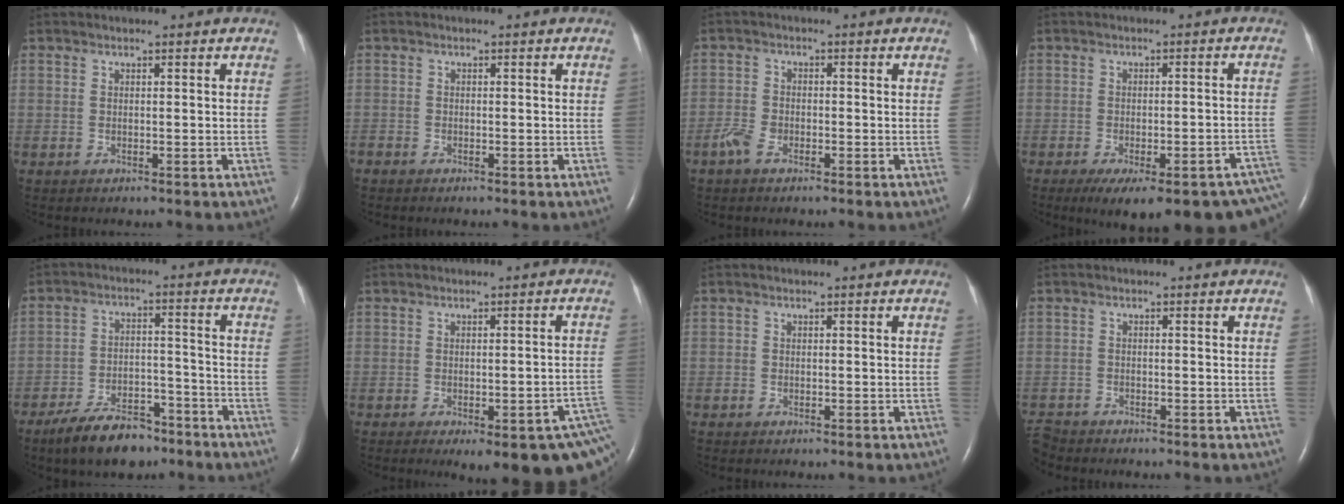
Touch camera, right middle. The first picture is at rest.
{"total": 0.8, "force": [-0.7, 0.3, 0.1], "torque": [-0.005, 0.000, -0.015]}
{"total": 2.8, "force": [-1.8, 1.3, 1.7], "torque": [-0.045, 0.001, -0.038]}
{"total": 19.8, "force": [-14.6, 4.1, 12.7], "torque": [-0.110, -0.006, -0.173]}
{"total": 10.0, "force": [-7.7, 3.8, 5.1], "torque": [-0.097, -0.005, -0.133]}
{"total": 13.7, "force": [-7.8, 3.6, 10.6], "torque": [-0.075, 0.002, -0.084]}
{"total": 0.6, "force": [-0.3, 0.6, 0.0], "torque": [0.001, 0.006, -0.008]}
{"total": 2.9, "force": [-2.8, 0.8, 0.0], "torque": [-0.002, -0.010, -0.051]}